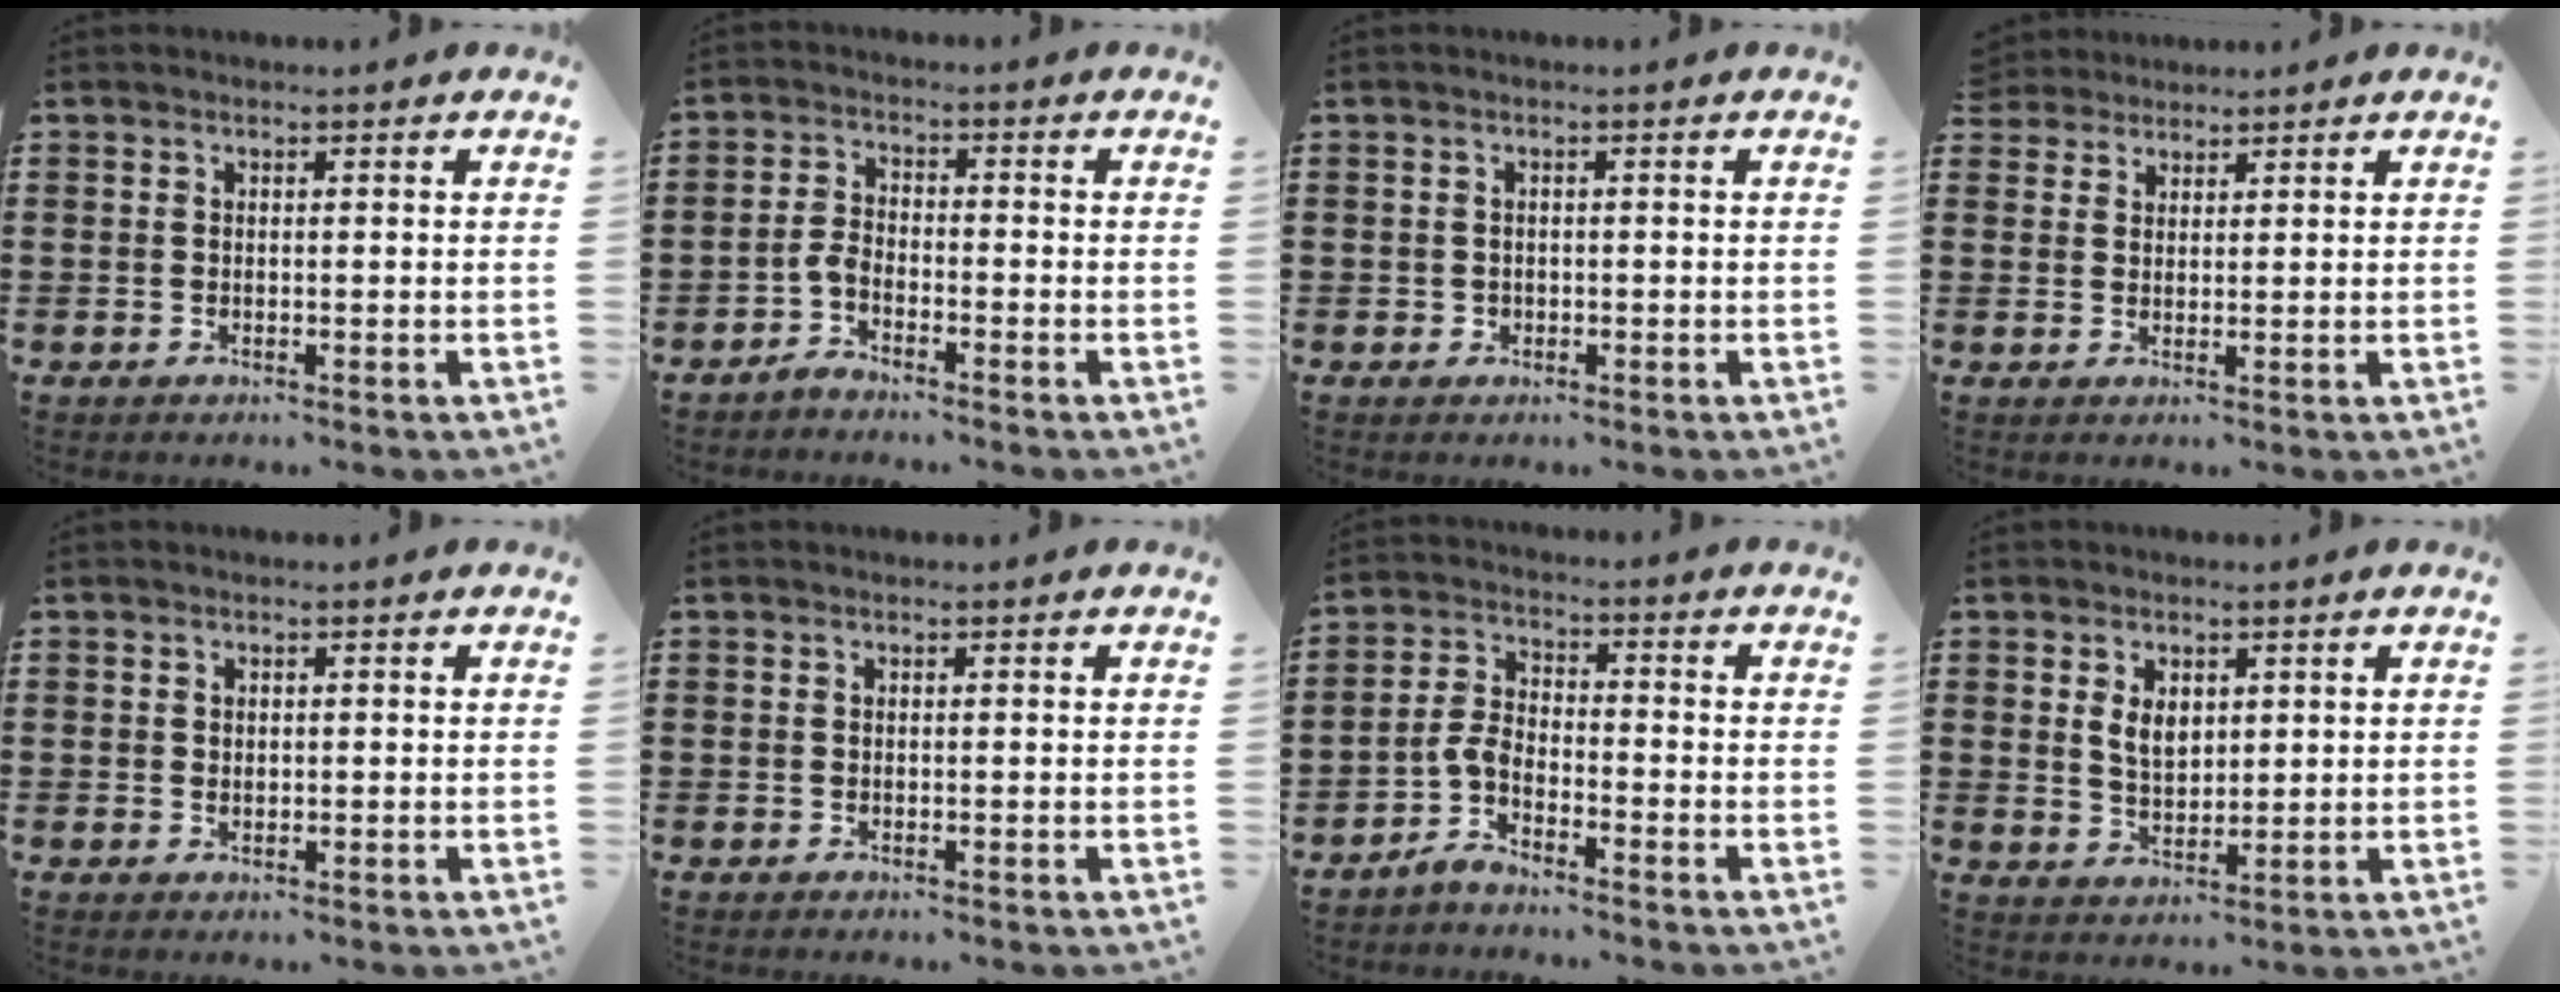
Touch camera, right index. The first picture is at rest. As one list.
[{"total": 3.0, "force": [-2.3, 1.1, 1.5], "torque": [-0.038, 0.007, -0.049]}, {"total": 0.9, "force": [-0.2, 0.8, 0.2], "torque": [-0.006, 0.004, -0.005]}, {"total": 2.1, "force": [1.9, 0.7, -0.4], "torque": [0.000, 0.007, 0.040]}, {"total": 0.8, "force": [0.4, 0.6, 0.2], "torque": [-0.005, 0.005, 0.007]}, {"total": 0.0}, {"total": 4.2, "force": [-3.1, 1.7, 2.3], "torque": [-0.066, 0.004, -0.066]}, {"total": 4.0, "force": [1.4, 2.6, 2.6], "torque": [-0.051, 0.007, 0.024]}]